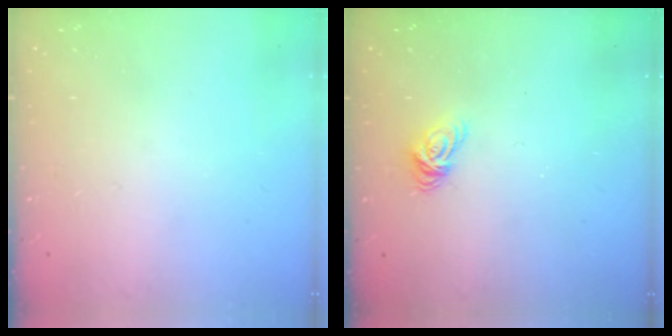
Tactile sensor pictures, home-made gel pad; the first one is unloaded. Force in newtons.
{"total": 7.6, "press": 7.6, "slide": 0.4}